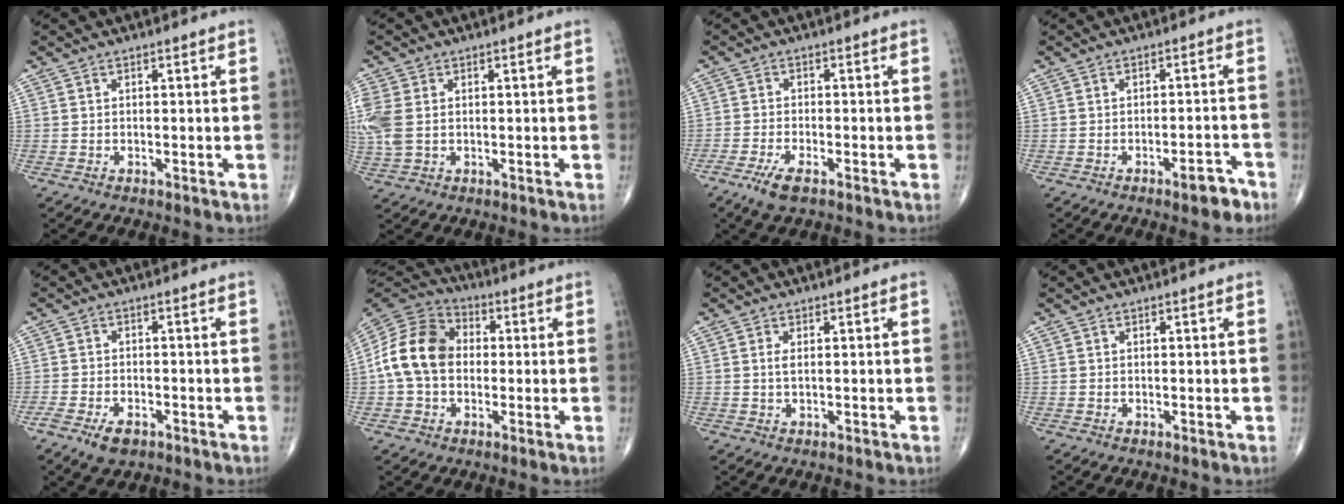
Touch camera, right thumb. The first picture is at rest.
{"total": 7.3, "force": [0.6, 5.0, 5.3], "torque": [-0.153, 0.008, 0.019]}
{"total": 4.4, "force": [-2.8, 1.3, 3.1], "torque": [-0.072, 0.003, -0.052]}
{"total": 4.1, "force": [-2.8, 1.3, 2.8], "torque": [-0.031, 0.020, -0.036]}
{"total": 5.0, "force": [-3.1, 2.6, 2.9], "torque": [-0.053, 0.009, -0.052]}
{"total": 13.5, "force": [-0.2, 10.3, 8.8], "torque": [-0.155, 0.035, -0.013]}
{"total": 1.5, "force": [0.2, 0.6, 1.4], "torque": [-0.033, -0.002, 0.005]}
{"total": 0.0}